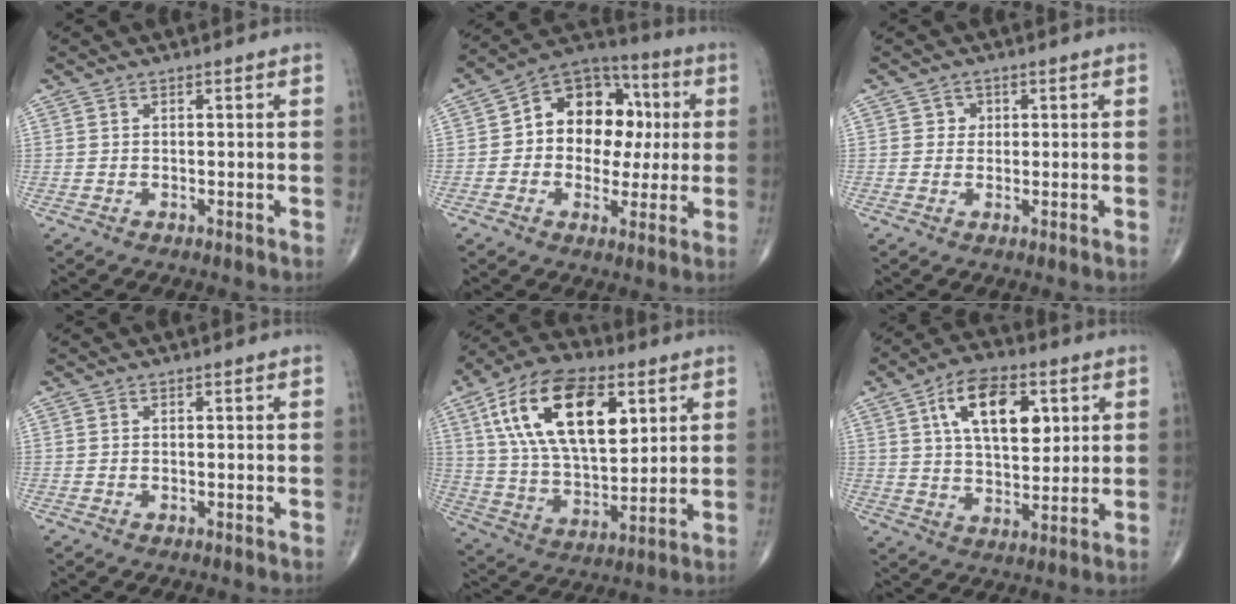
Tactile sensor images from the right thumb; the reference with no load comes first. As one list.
[{"total": 15.5, "force": [1.4, 11.5, 10.2], "torque": [-0.088, 0.024, 0.010]}, {"total": 1.7, "force": [0.4, 1.6, 0.4], "torque": [0.006, 0.002, 0.001]}, {"total": 0.0}, {"total": 23.0, "force": [8.3, 11.8, 17.8], "torque": [-0.296, -0.019, 0.146]}, {"total": 15.0, "force": [5.1, 8.0, 11.6], "torque": [-0.163, -0.012, 0.086]}]